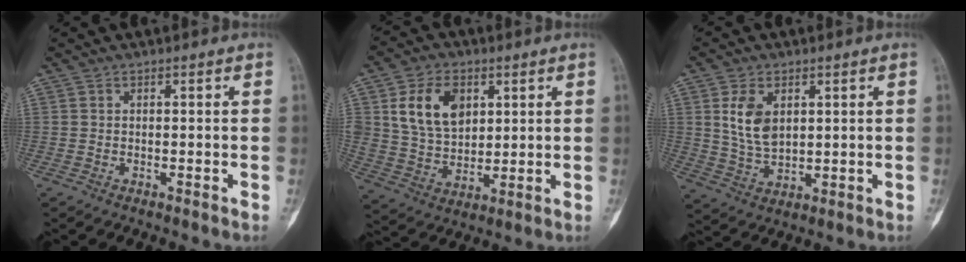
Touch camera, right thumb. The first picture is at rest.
{"total": 12.9, "force": [4.5, 8.8, 8.2], "torque": [-0.122, -0.015, 0.090]}
{"total": 8.0, "force": [2.4, 5.0, 5.7], "torque": [-0.096, -0.012, 0.056]}